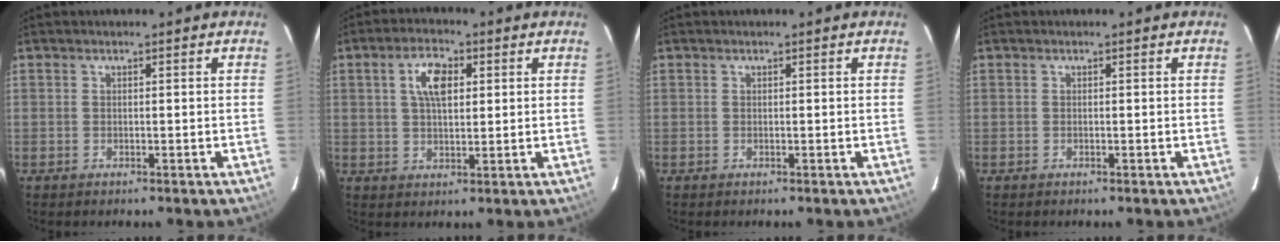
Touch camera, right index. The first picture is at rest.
{"total": 6.3, "force": [1.9, 3.1, 5.1], "torque": [-0.093, 0.014, 0.035]}
{"total": 0.0}
{"total": 0.0}